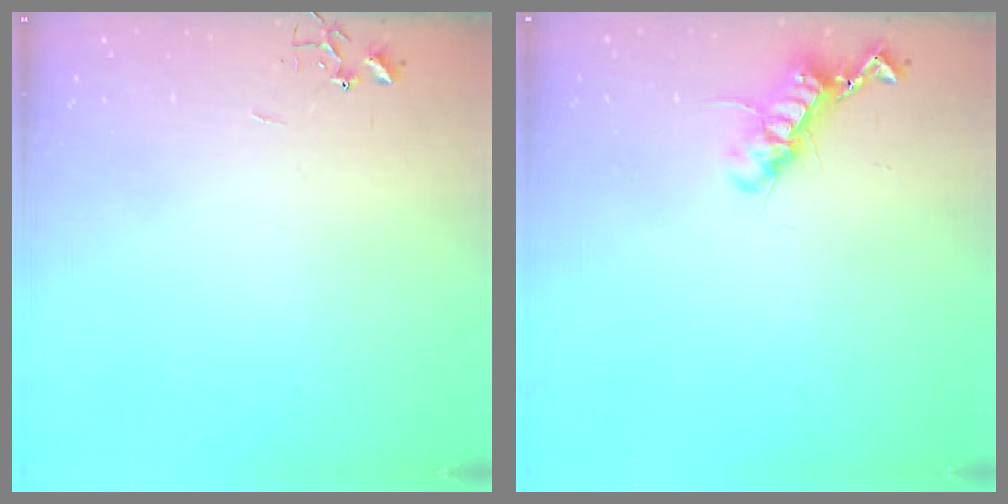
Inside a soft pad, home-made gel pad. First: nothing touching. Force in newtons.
{"total": 12.3, "press": 12.3, "slide": 0.6}